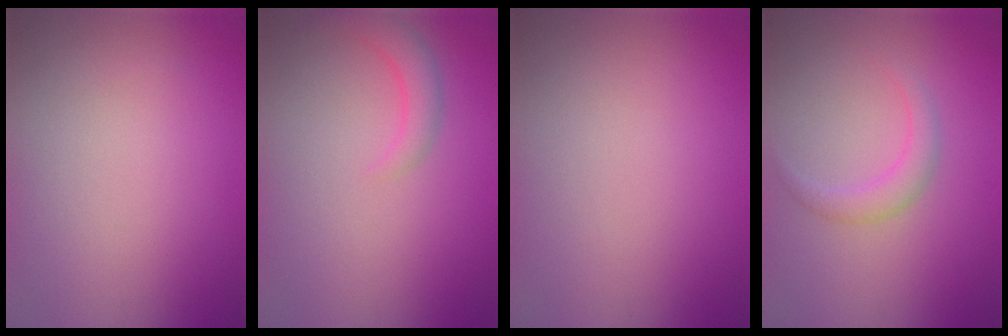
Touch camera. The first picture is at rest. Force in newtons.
{"total": 2.3, "press": 2.3, "slide": 0.3}
{"total": 0.0}
{"total": 1.9, "press": 1.9, "slide": 0.1}